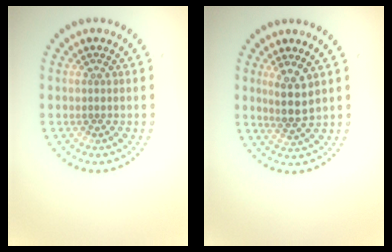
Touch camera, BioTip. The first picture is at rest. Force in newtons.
{"total": 2.7, "press": 2.1, "slide": 1.6}